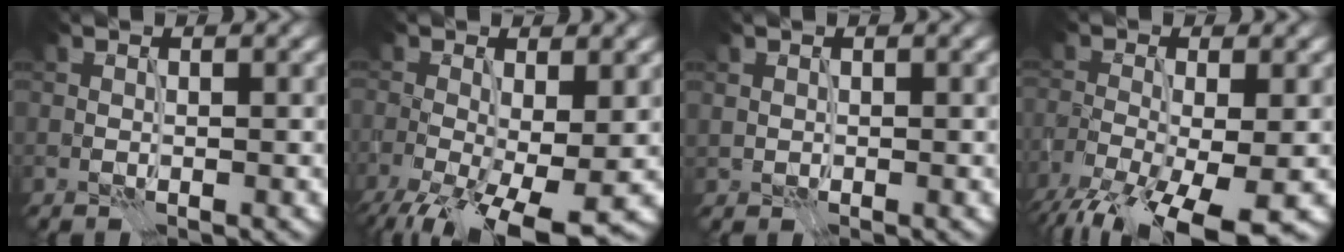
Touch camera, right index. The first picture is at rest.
{"total": 9.9, "force": [-3.9, 4.2, 8.1], "torque": [-0.150, -0.031, -0.057]}
{"total": 0.5, "force": [0.4, 0.3, 0.0], "torque": [-0.002, -0.001, 0.012]}
{"total": 10.3, "force": [-6.2, 3.4, 7.4], "torque": [-0.146, -0.038, -0.110]}